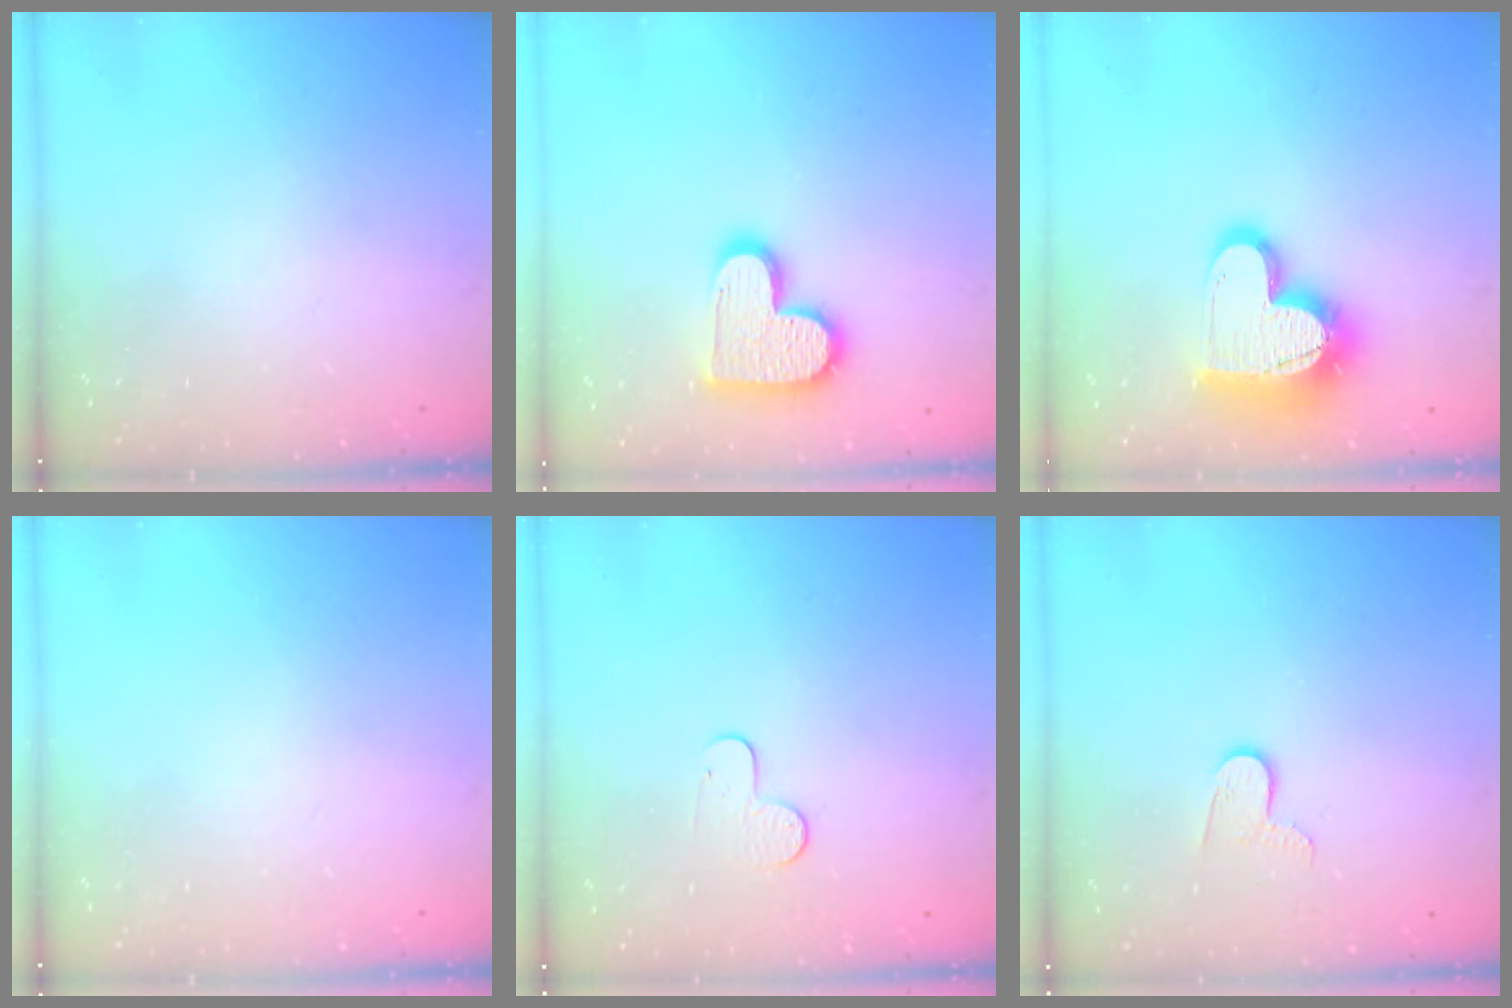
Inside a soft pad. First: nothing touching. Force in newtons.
{"total": 13.8, "press": 13.8, "slide": 0.6}
{"total": 17.8, "press": 17.7, "slide": 1.6}
{"total": 0.0}
{"total": 5.9, "press": 5.9, "slide": 0.4}
{"total": 5.9, "press": 5.8, "slide": 0.5}